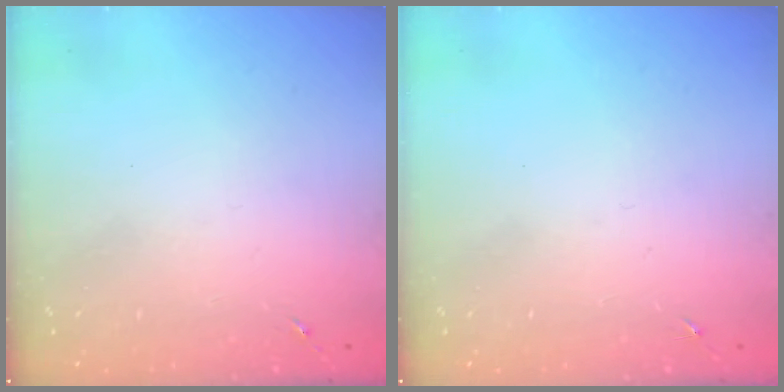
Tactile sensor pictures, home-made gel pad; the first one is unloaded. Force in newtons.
{"total": 0.0}